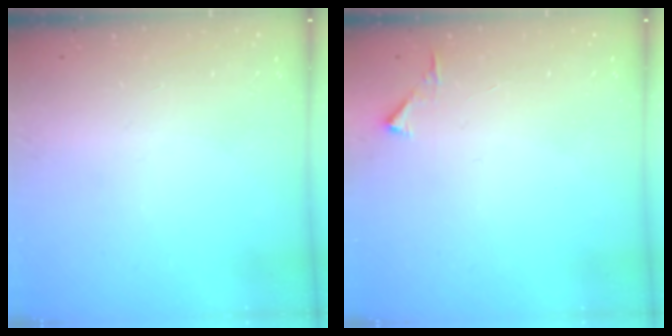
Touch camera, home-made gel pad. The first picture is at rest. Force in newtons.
{"total": 2.8, "press": 2.8, "slide": 0.3}